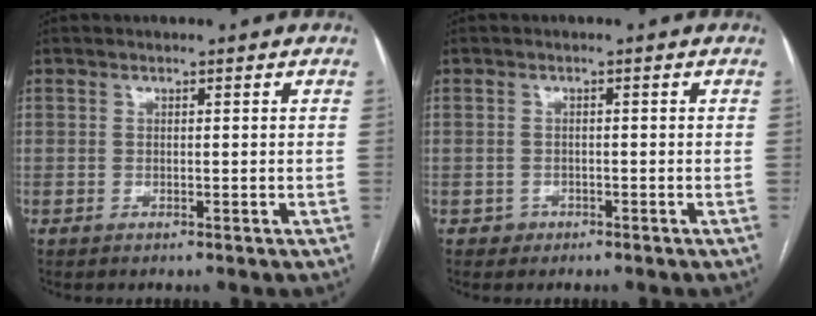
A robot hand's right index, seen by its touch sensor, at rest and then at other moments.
{"total": 1.4, "force": [-0.8, 1.1, -0.1], "torque": [0.003, 0.006, -0.013]}